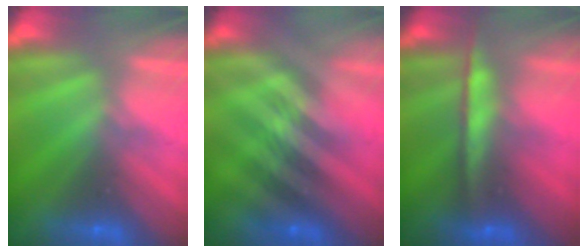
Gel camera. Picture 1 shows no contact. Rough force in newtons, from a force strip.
{"total": 2.3}
{"total": 8.4}